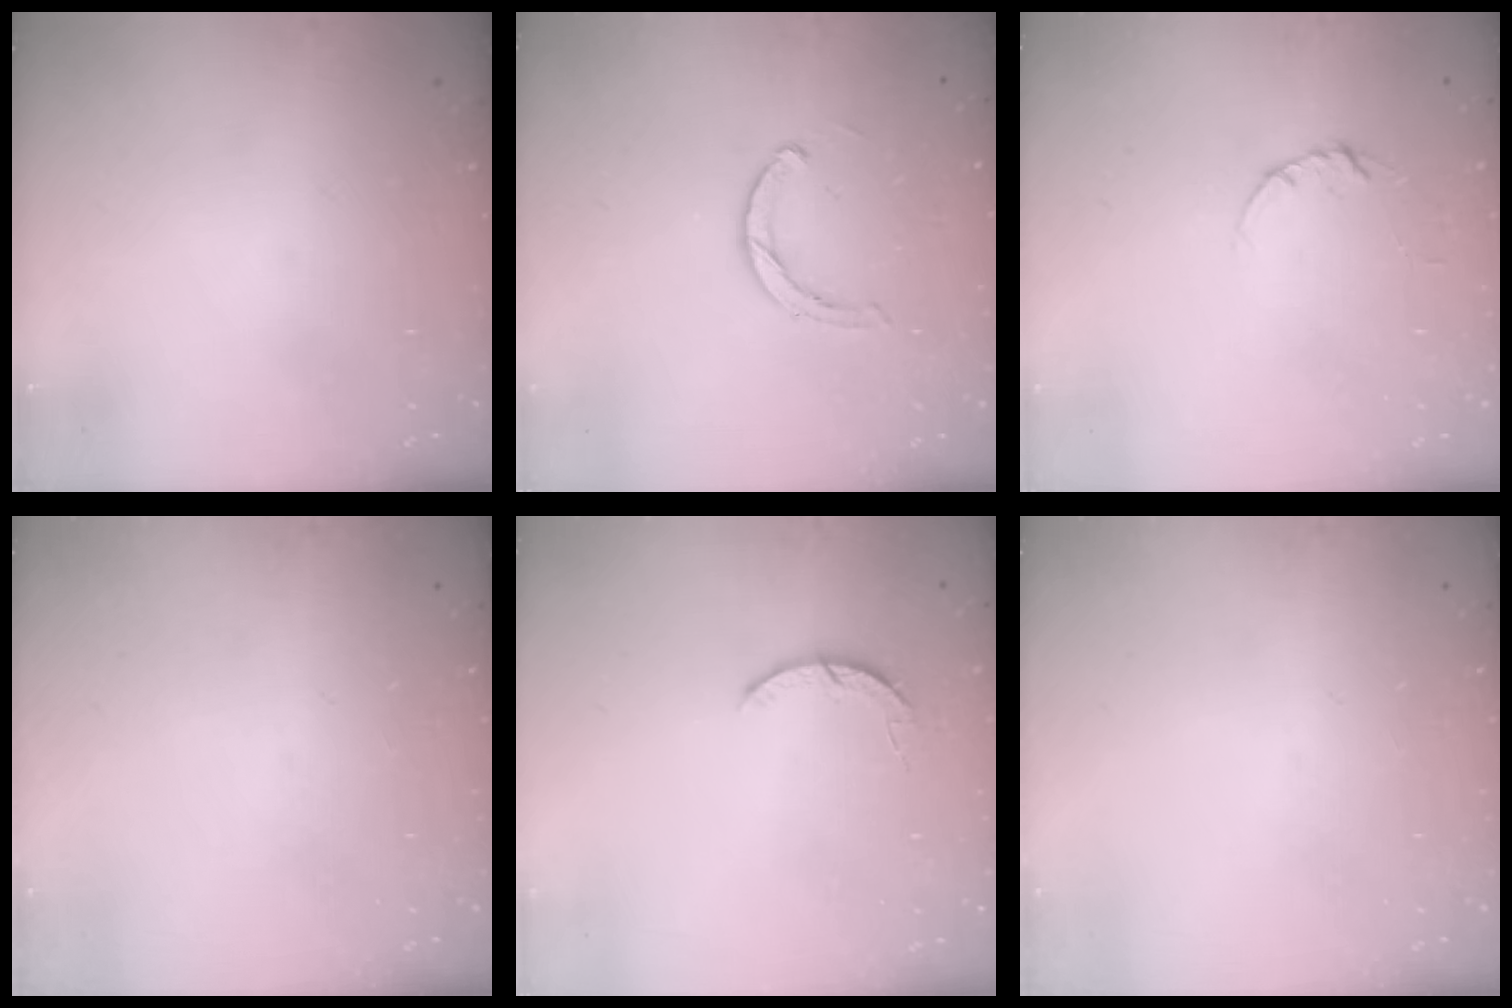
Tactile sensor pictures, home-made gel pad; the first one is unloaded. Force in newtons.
{"total": 2.8, "press": 2.8, "slide": 0.2}
{"total": 3.4, "press": 3.4, "slide": 0.3}
{"total": 0.0}
{"total": 3.3, "press": 3.3, "slide": 0.5}
{"total": 0.0}